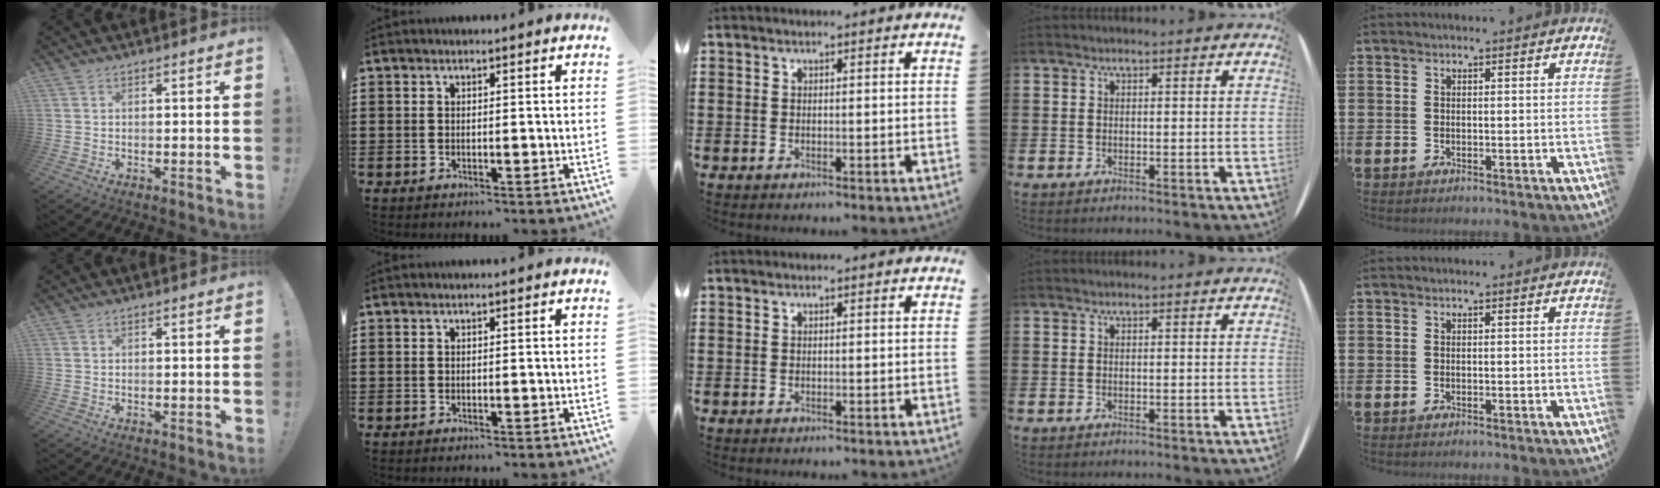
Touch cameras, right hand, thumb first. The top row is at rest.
{}